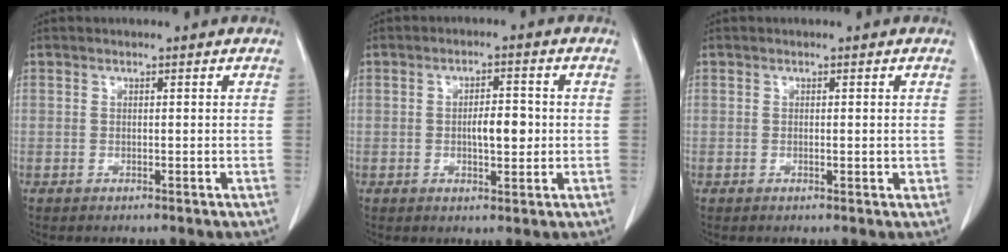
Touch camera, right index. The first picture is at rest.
{"total": 4.6, "force": [-0.3, 1.6, 4.2], "torque": [-0.069, 0.002, -0.002]}
{"total": 1.4, "force": [-0.1, 0.4, 1.3], "torque": [-0.021, -0.004, 0.000]}